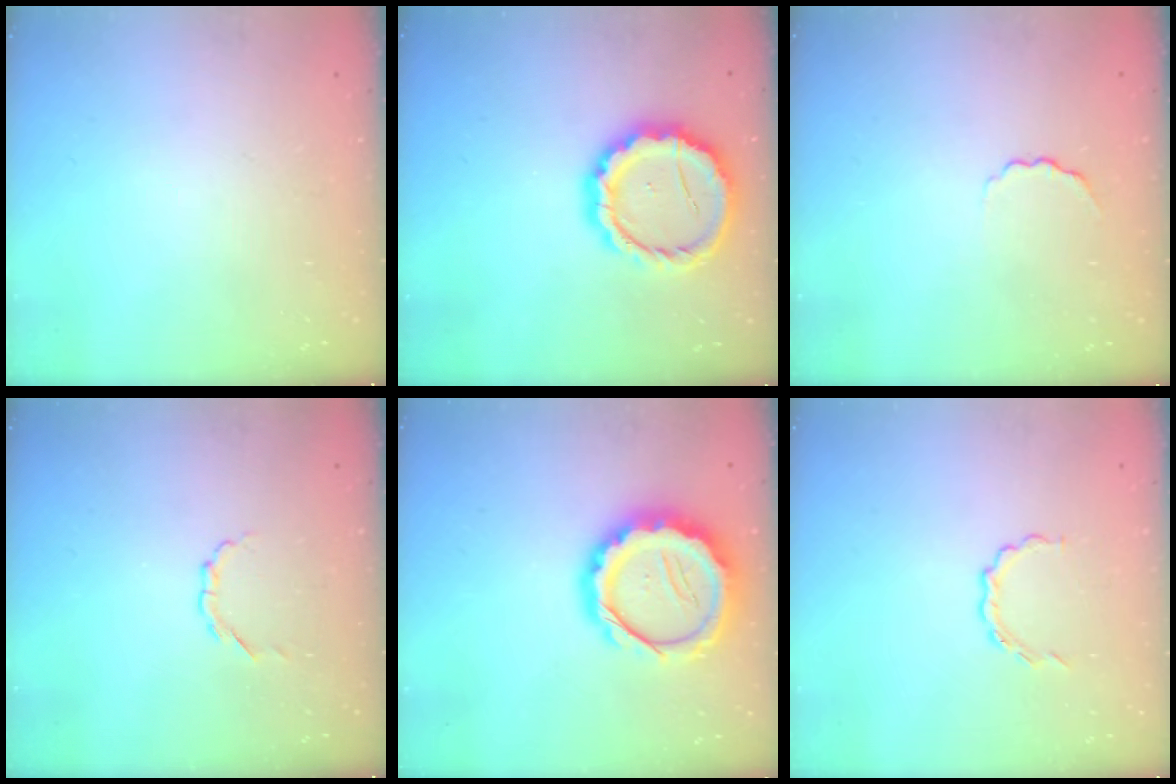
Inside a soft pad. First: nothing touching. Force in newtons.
{"total": 14.2, "press": 14.1, "slide": 2.2}
{"total": 2.5, "press": 2.4, "slide": 0.6}
{"total": 2.9, "press": 2.7, "slide": 1.1}
{"total": 15.6, "press": 15.5, "slide": 2.0}
{"total": 3.4, "press": 3.2, "slide": 1.1}